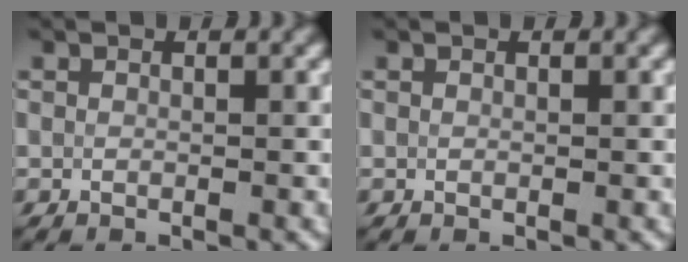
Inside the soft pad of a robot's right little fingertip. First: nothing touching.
{"total": 0.0}